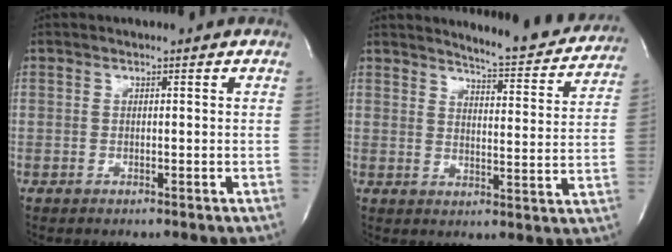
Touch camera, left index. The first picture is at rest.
{"total": 12.6, "force": [12.2, 1.4, 3.1], "torque": [-0.038, -0.044, 0.139]}